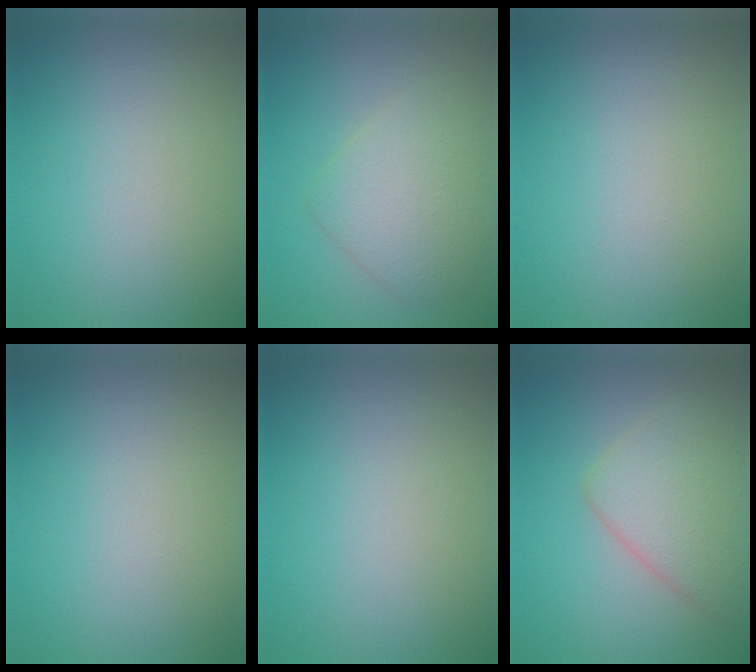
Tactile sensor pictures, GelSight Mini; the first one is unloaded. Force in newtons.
{"total": 4.3, "press": 4.3, "slide": 0.2}
{"total": 0.0}
{"total": 0.0}
{"total": 0.0}
{"total": 4.8, "press": 4.8, "slide": 0.2}